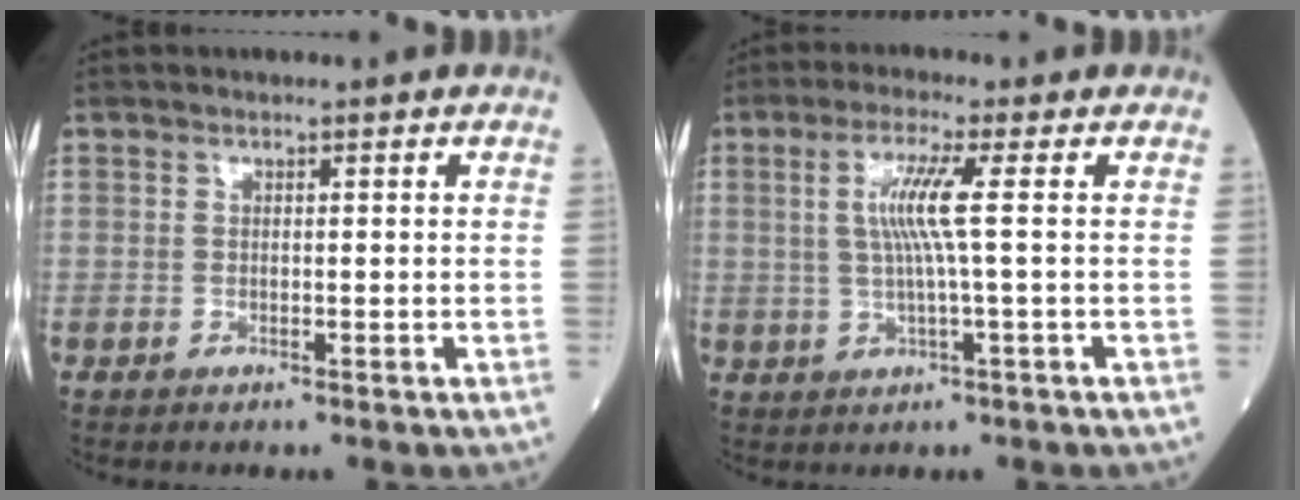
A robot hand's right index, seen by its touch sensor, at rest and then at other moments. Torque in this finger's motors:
{"motor_torque": [0.75, 0.11, 0.38, 0.12]}